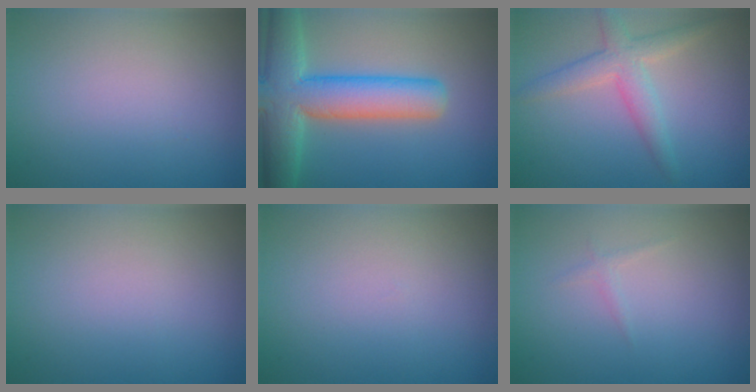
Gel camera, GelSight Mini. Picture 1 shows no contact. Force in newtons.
{"total": 8.8, "press": 8.8, "slide": 0.6}
{"total": 3.3, "press": 3.3, "slide": 0.2}
{"total": 0.0}
{"total": 0.0}
{"total": 0.6, "press": 0.6, "slide": 0.0}